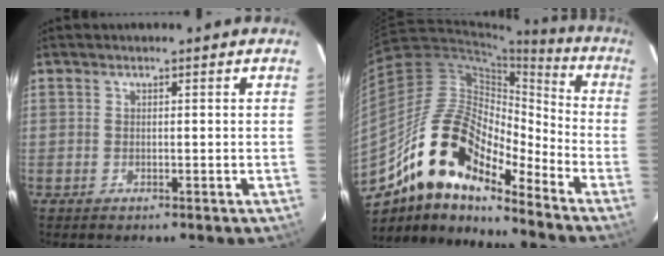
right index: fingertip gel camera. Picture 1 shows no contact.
{"total": 18.7, "force": [-13.3, 7.0, 11.1], "torque": [-0.193, 0.000, -0.263]}